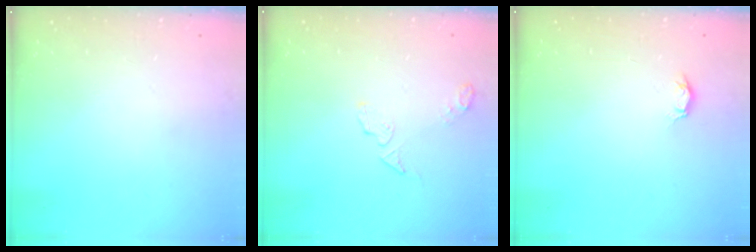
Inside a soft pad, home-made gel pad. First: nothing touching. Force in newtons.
{"total": 11.5, "press": 5.4, "slide": 10.1}
{"total": 2.8, "press": 2.8, "slide": 0.3}